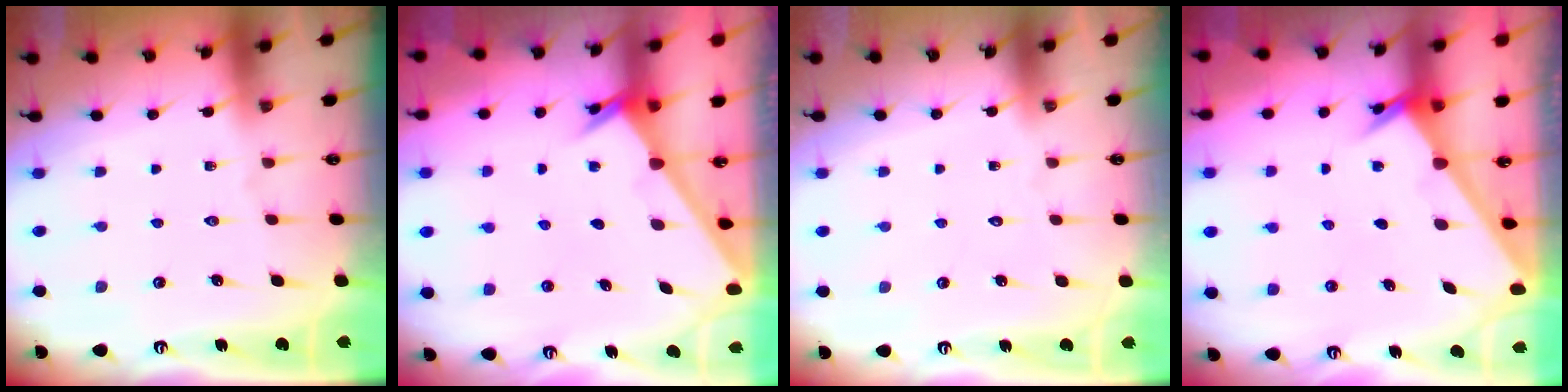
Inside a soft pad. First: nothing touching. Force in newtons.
{"total": 2.4, "press": 2.4, "slide": 0.2}
{"total": 1.6, "press": 1.6, "slide": 0.1}
{"total": 2.2, "press": 2.2, "slide": 0.2}